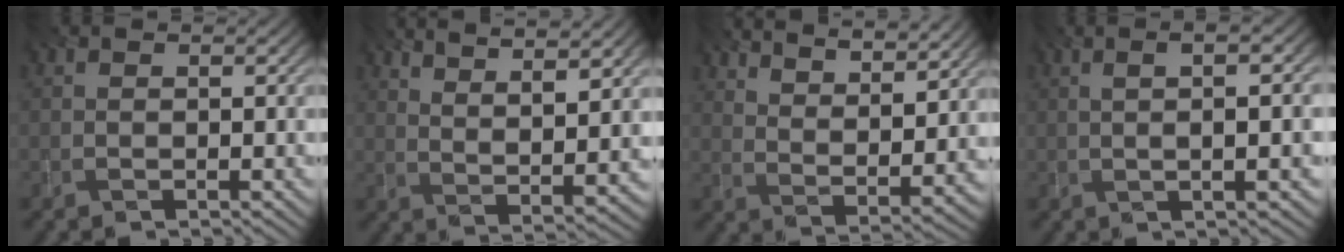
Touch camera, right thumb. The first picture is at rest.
{"total": 10.4, "force": [7.4, 2.1, 7.1], "torque": [-0.112, 0.007, 0.101]}
{"total": 11.4, "force": [9.0, 3.1, 6.4], "torque": [-0.114, -0.018, 0.129]}
{"total": 5.6, "force": [0.3, 0.5, 5.6], "torque": [-0.080, 0.016, -0.002]}